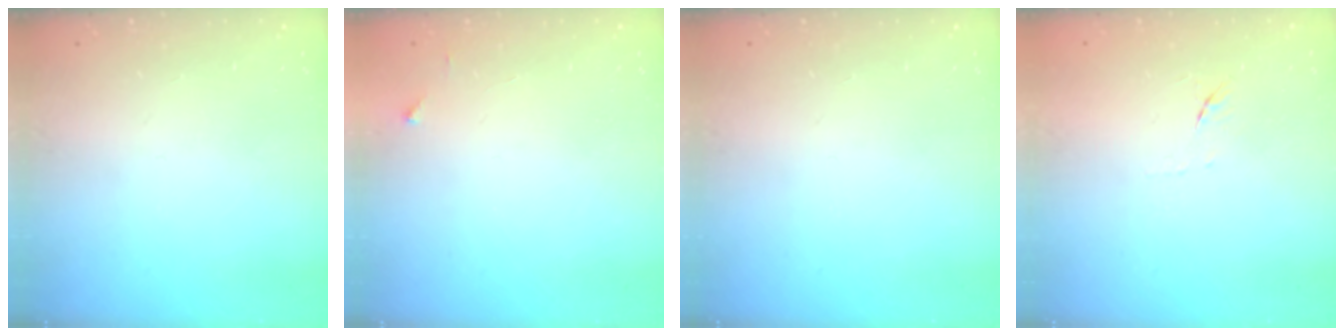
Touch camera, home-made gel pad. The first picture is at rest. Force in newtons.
{"total": 2.0, "press": 2.0, "slide": 0.2}
{"total": 0.0}
{"total": 5.4, "press": 5.3, "slide": 0.9}